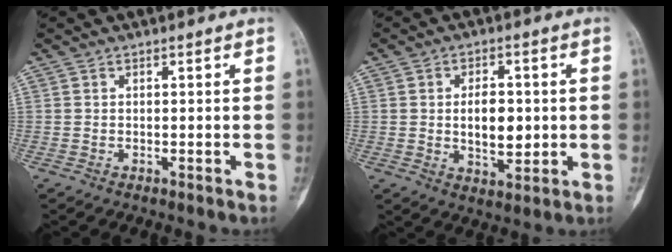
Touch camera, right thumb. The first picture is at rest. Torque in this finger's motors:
{"motor_torque": [0.71, 0.66, 0.28, -0.28, 0.06]}